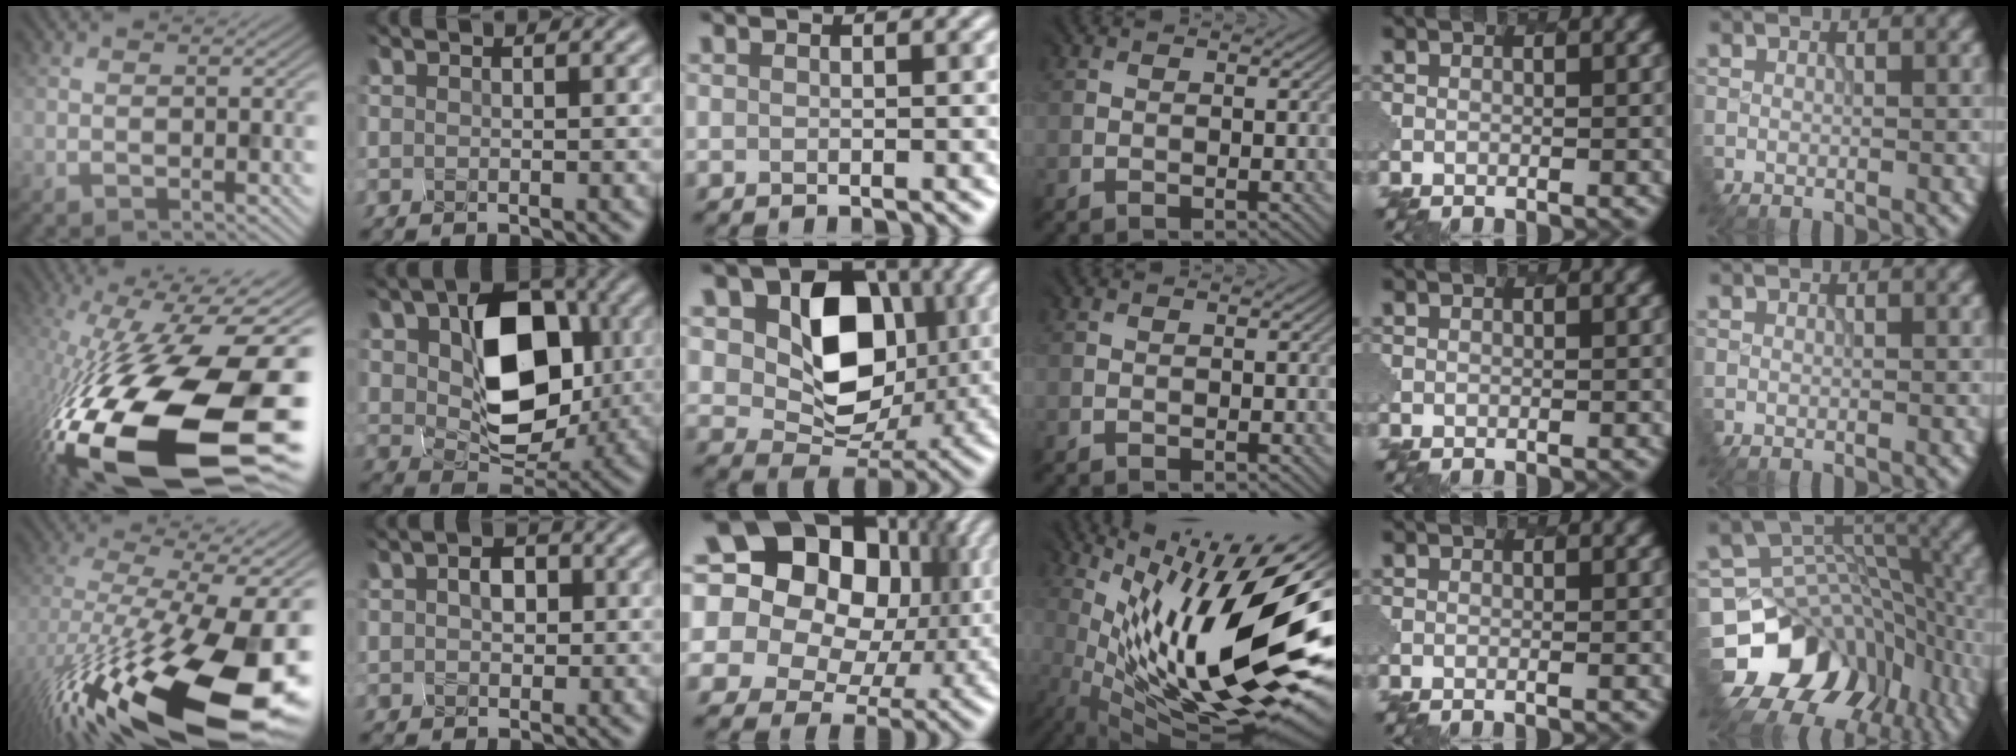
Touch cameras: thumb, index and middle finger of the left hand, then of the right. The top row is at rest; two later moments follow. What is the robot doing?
{"motion": "disassemble", "object": "battery cover"}